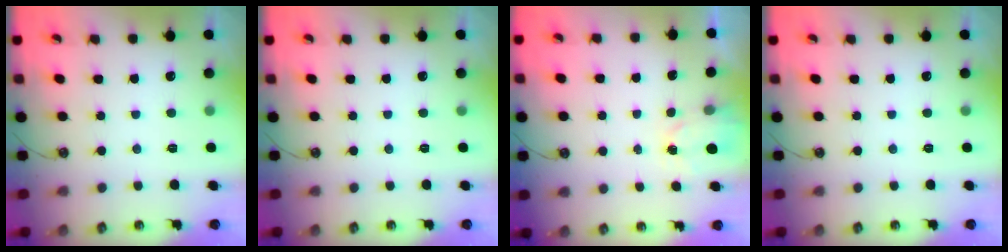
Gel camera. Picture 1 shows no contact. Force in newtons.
{"total": 0.0}
{"total": 2.1, "press": 2.1, "slide": 0.4}
{"total": 0.0}